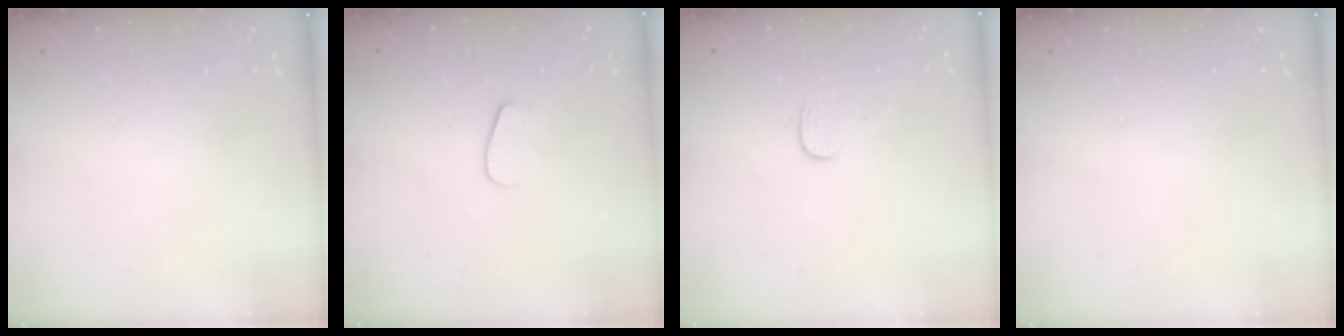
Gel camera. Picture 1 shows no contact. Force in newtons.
{"total": 5.8, "press": 5.8, "slide": 0.7}
{"total": 3.8, "press": 3.8, "slide": 0.4}
{"total": 0.0}